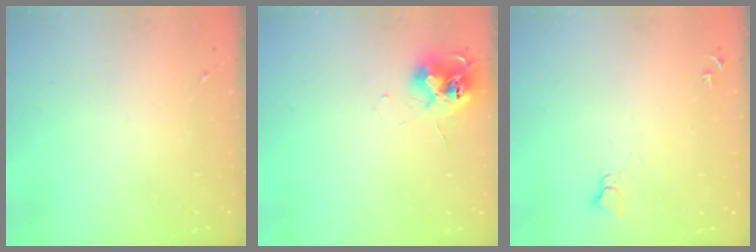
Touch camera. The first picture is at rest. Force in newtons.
{"total": 12.3, "press": 12.3, "slide": 0.8}
{"total": 4.6, "press": 4.6, "slide": 0.5}